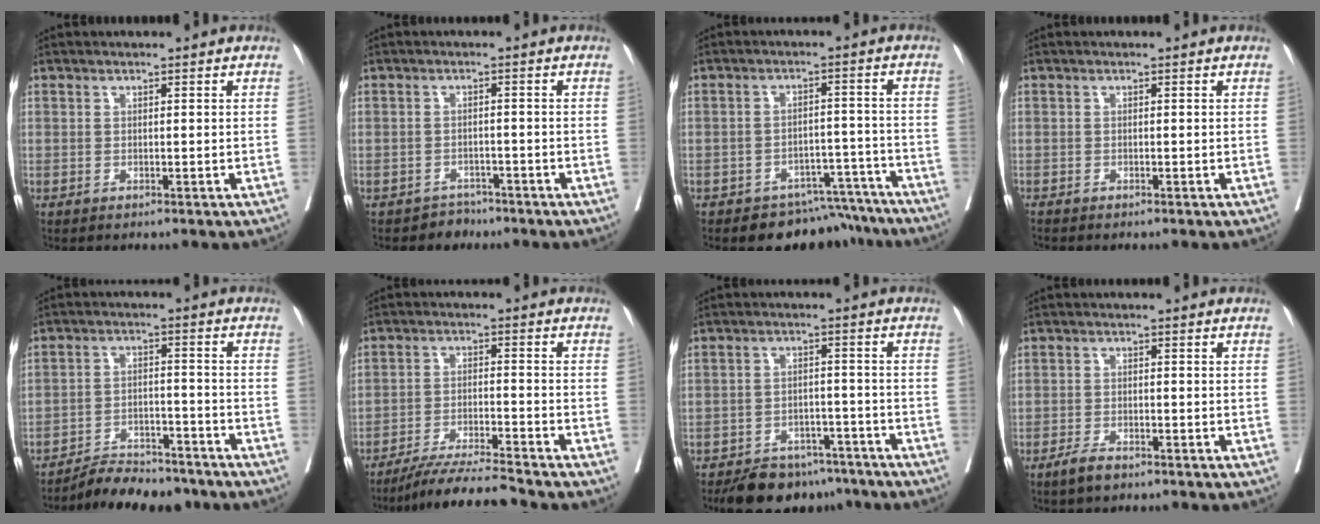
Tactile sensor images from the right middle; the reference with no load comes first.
{"total": 2.4, "force": [-1.9, 1.3, -0.6], "torque": [0.007, 0.005, -0.032]}
{"total": 9.0, "force": [-7.8, 4.3, 0.7], "torque": [0.024, 0.033, -0.098]}
{"total": 0.5, "force": [-0.5, -0.1, 0.0], "torque": [-0.001, -0.002, -0.013]}
{"total": 9.9, "force": [-9.2, 2.5, 2.6], "torque": [-0.030, 0.010, -0.145]}
{"total": 8.5, "force": [-7.8, -1.3, 3.1], "torque": [-0.046, -0.021, -0.141]}
{"total": 10.5, "force": [-8.6, 5.0, 3.3], "torque": [-0.035, 0.008, -0.124]}
{"total": 2.7, "force": [-2.1, 0.8, 1.5], "torque": [-0.033, -0.002, -0.038]}